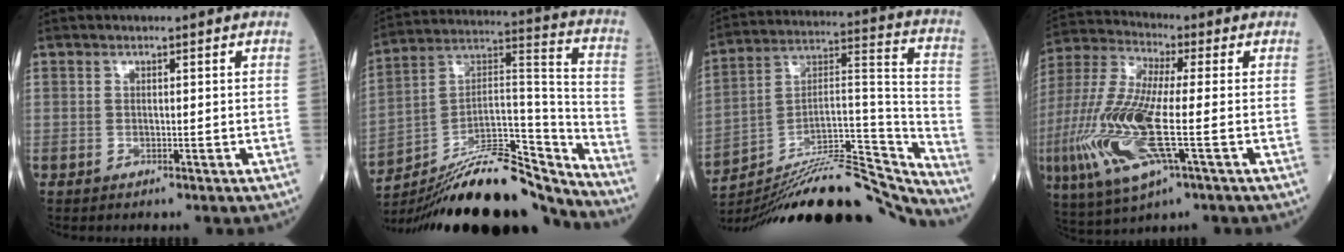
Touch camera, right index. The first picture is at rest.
{"total": 23.8, "force": [-20.9, 3.6, 10.8], "torque": [-0.166, 0.032, -0.339]}
{"total": 26.6, "force": [-23.9, 3.0, 11.3], "torque": [-0.146, 0.025, -0.372]}
{"total": 18.7, "force": [-4.2, 3.9, 17.8], "torque": [-0.408, -0.019, -0.076]}